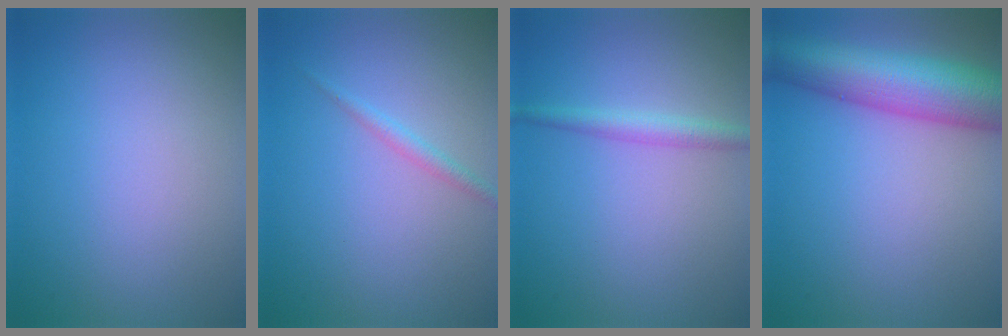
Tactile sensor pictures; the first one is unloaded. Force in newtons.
{"total": 1.3, "press": 1.3, "slide": 0.1}
{"total": 2.0, "press": 2.0, "slide": 0.0}
{"total": 10.1, "press": 10.1, "slide": 0.3}